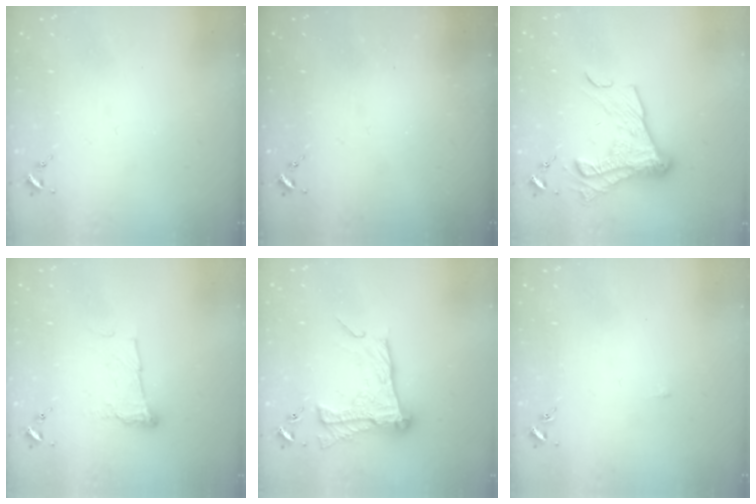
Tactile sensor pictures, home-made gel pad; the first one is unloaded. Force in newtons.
{"total": 0.0}
{"total": 15.9, "press": 15.9, "slide": 1.0}
{"total": 8.9, "press": 8.9, "slide": 0.3}
{"total": 18.9, "press": 18.9, "slide": 1.2}
{"total": 2.6, "press": 2.6, "slide": 0.3}